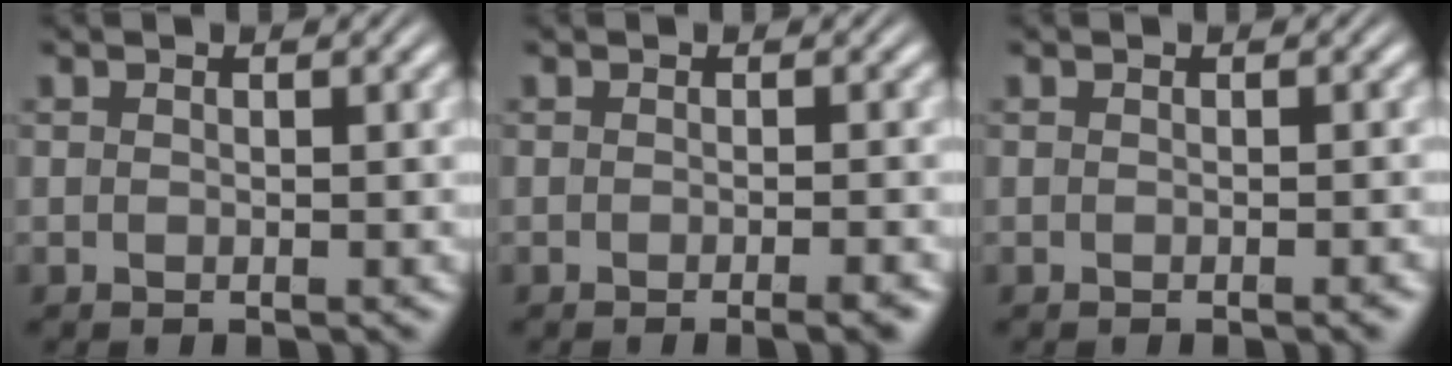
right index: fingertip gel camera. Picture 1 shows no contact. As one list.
[{"total": 1.7, "force": [-1.3, 0.1, 1.2], "torque": [-0.012, 0.004, -0.023]}, {"total": 0.6, "force": [-0.5, -0.2, 0.3], "torque": [-0.004, 0.006, -0.010]}]